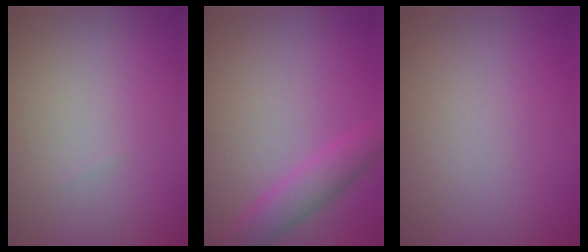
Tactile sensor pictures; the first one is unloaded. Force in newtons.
{"total": 2.9, "press": 2.9, "slide": 0.1}
{"total": 0.0}